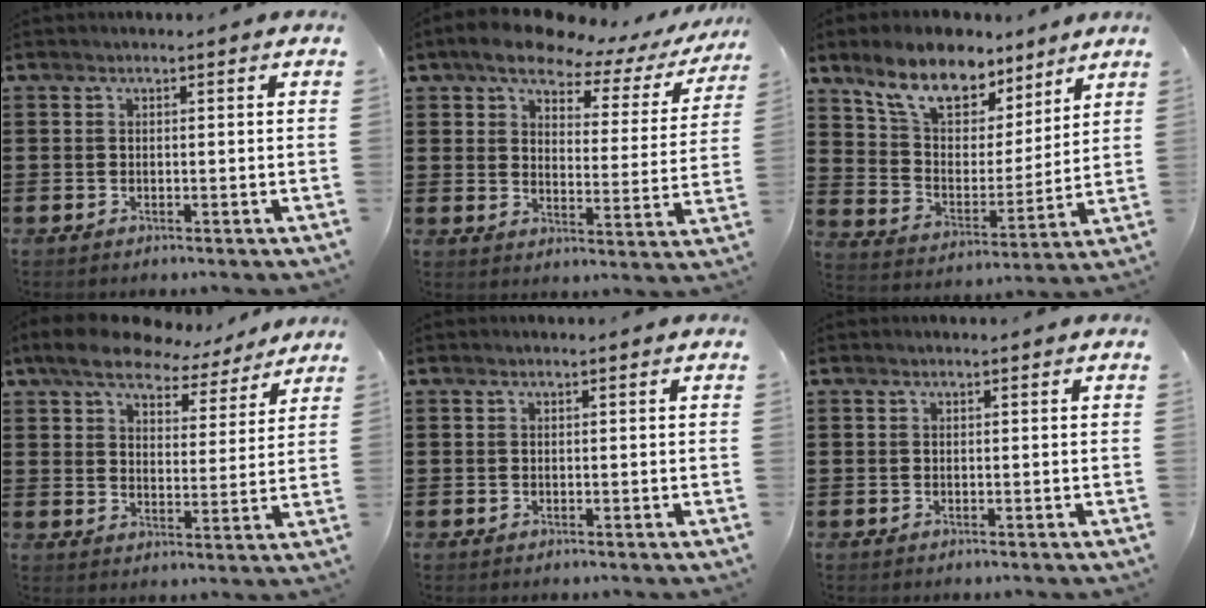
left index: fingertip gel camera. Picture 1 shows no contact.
{"total": 6.8, "force": [5.8, 2.2, 2.8], "torque": [-0.070, -0.028, 0.096]}
{"total": 10.0, "force": [8.0, 4.4, 4.0], "torque": [-0.106, -0.040, 0.146]}
{"total": 7.6, "force": [6.7, 2.5, 2.4], "torque": [-0.072, -0.026, 0.117]}
{"total": 0.0}
{"total": 0.0}